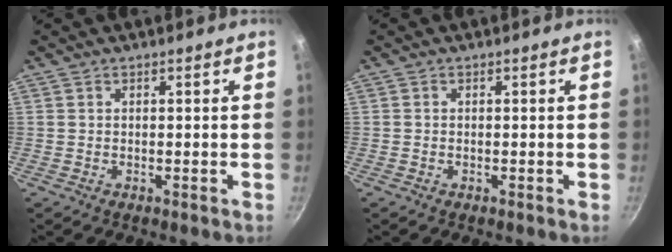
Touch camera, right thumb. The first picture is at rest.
{"total": 0.0}